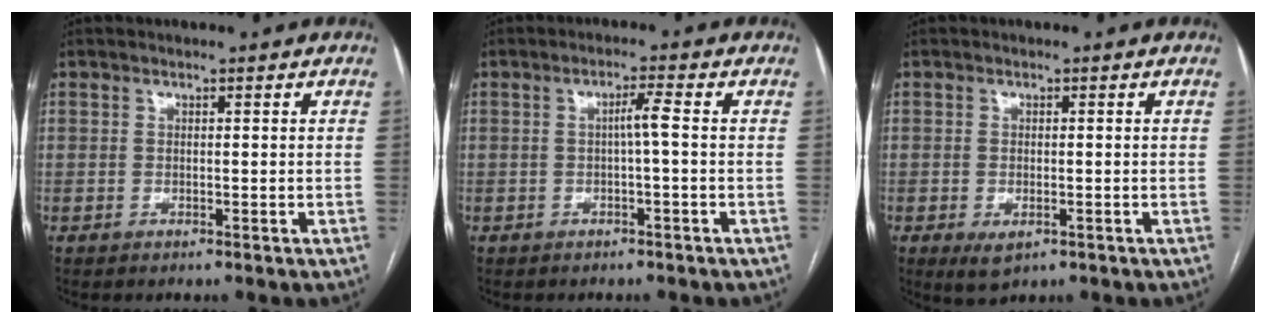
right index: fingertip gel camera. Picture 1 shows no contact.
{"total": 2.4, "force": [-0.1, -0.3, 2.4], "torque": [-0.038, 0.003, -0.002]}
{"total": 3.0, "force": [-1.2, 1.6, 2.3], "torque": [-0.037, -0.005, -0.009]}